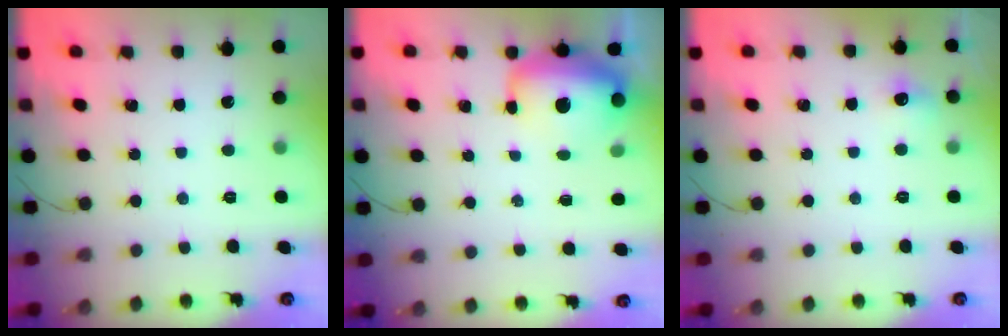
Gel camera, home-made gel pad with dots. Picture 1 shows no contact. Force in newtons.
{"total": 14.1, "press": 13.5, "slide": 4.1}
{"total": 5.9, "press": 5.6, "slide": 1.8}